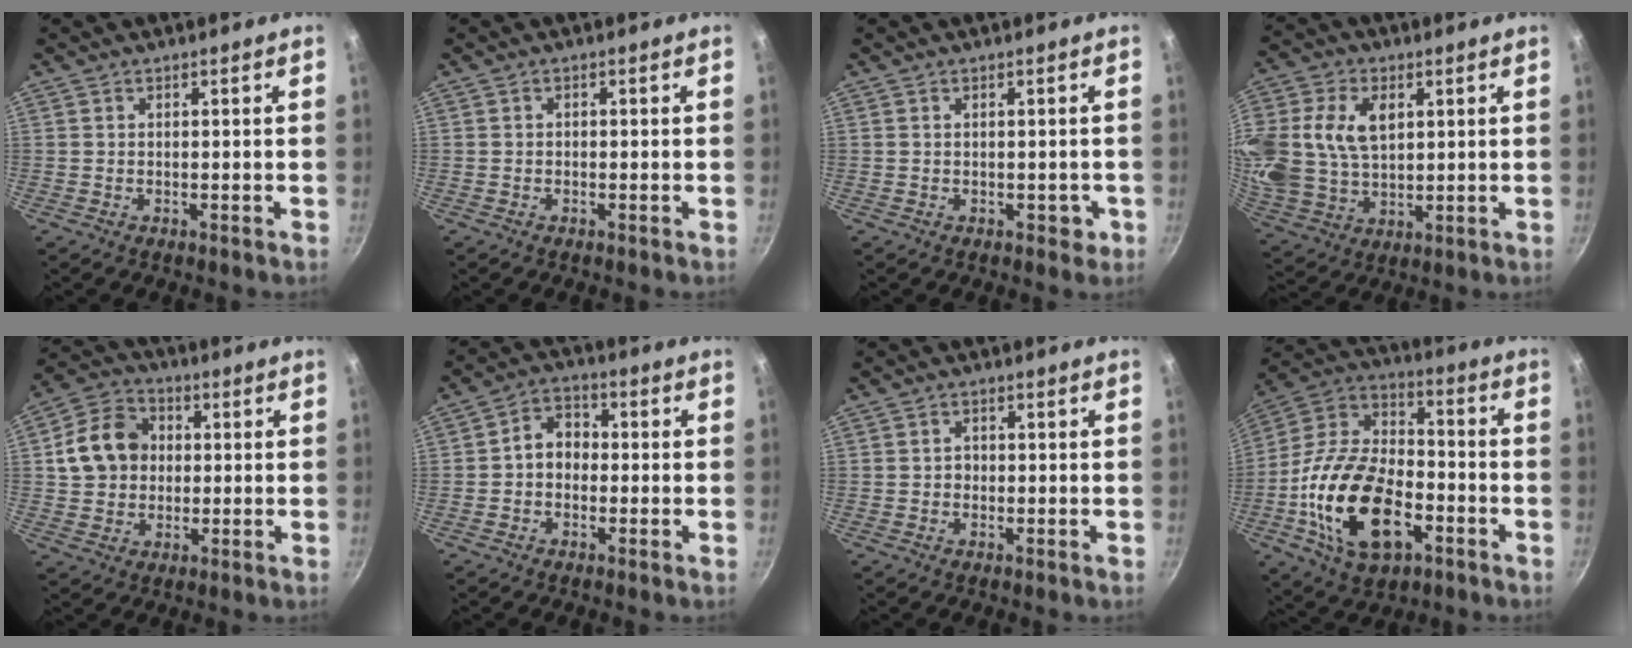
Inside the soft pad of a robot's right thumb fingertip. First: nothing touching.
{"total": 0.6, "force": [-0.3, 0.5, 0.2], "torque": [-0.004, 0.004, -0.006]}
{"total": 2.0, "force": [-0.5, 1.4, 1.4], "torque": [0.000, 0.010, -0.001]}
{"total": 19.8, "force": [4.7, 13.9, 13.3], "torque": [-0.298, 0.009, 0.094]}
{"total": 11.6, "force": [1.2, 9.7, 6.2], "torque": [-0.084, 0.017, 0.009]}
{"total": 6.0, "force": [-0.6, 4.7, 3.6], "torque": [-0.030, 0.023, -0.024]}
{"total": 1.6, "force": [-0.2, 1.4, 0.8], "torque": [-0.008, 0.005, -0.006]}
{"total": 23.7, "force": [-7.6, 13.7, 17.7], "torque": [-0.313, 0.038, -0.145]}